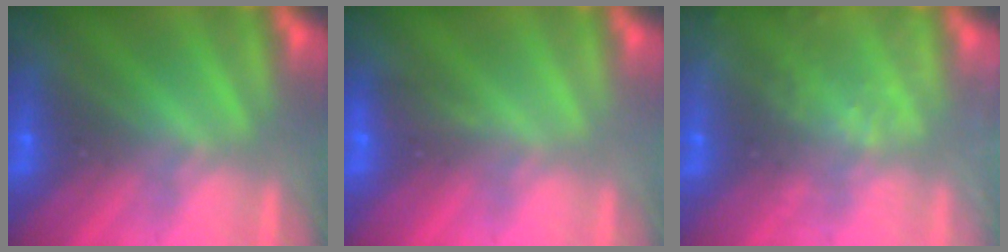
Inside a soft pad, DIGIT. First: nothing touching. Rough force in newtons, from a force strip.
{"total": 2.9}
{"total": 2.5}